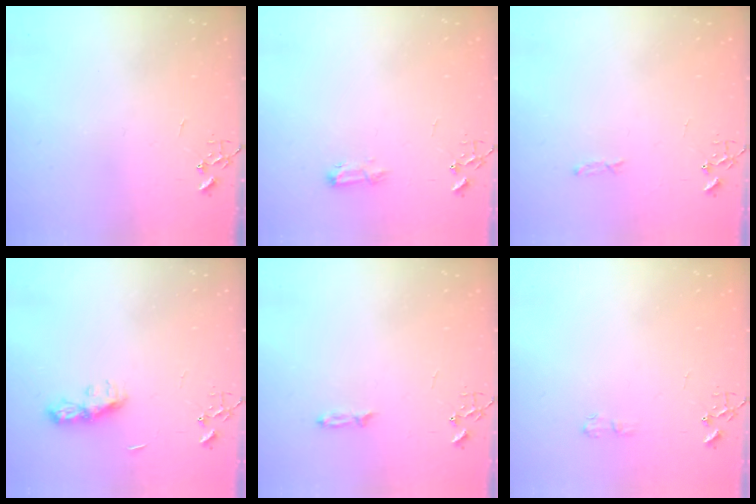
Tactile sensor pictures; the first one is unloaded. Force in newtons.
{"total": 7.7, "press": 7.6, "slide": 0.9}
{"total": 3.3, "press": 3.3, "slide": 0.4}
{"total": 7.8, "press": 7.8, "slide": 0.4}
{"total": 3.4, "press": 3.3, "slide": 0.5}
{"total": 4.2, "press": 4.2, "slide": 0.5}